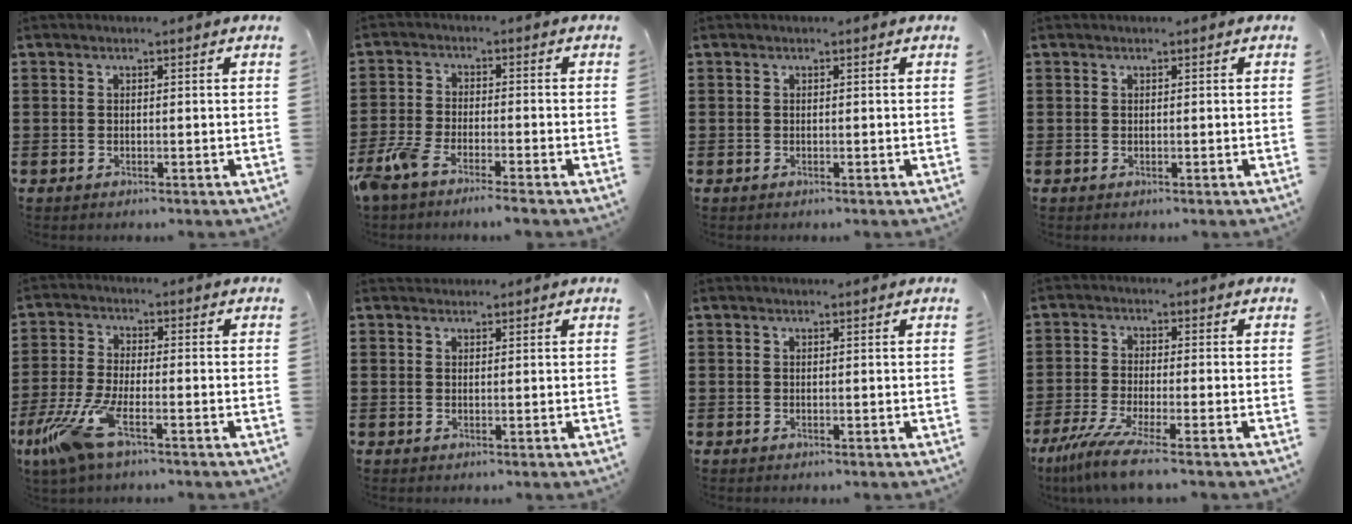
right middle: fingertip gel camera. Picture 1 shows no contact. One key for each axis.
{"total": 4.8, "fx": -4.1, "fy": 0.6, "fz": 2.4, "tx": -0.076, "ty": -0.015, "tz": -0.087}
{"total": 0.0}
{"total": 0.0}
{"total": 7.8, "fx": -4.2, "fy": 2.0, "fz": 6.3, "tx": -0.155, "ty": -0.019, "tz": -0.082}
{"total": 1.1, "fx": 1.0, "fy": 0.4, "fz": -0.1, "tx": -0.001, "ty": 0.002, "tz": 0.020}
{"total": 0.0}
{"total": 6.3, "fx": -4.5, "fy": 0.2, "fz": 4.5, "tx": -0.109, "ty": -0.026, "tz": -0.087}